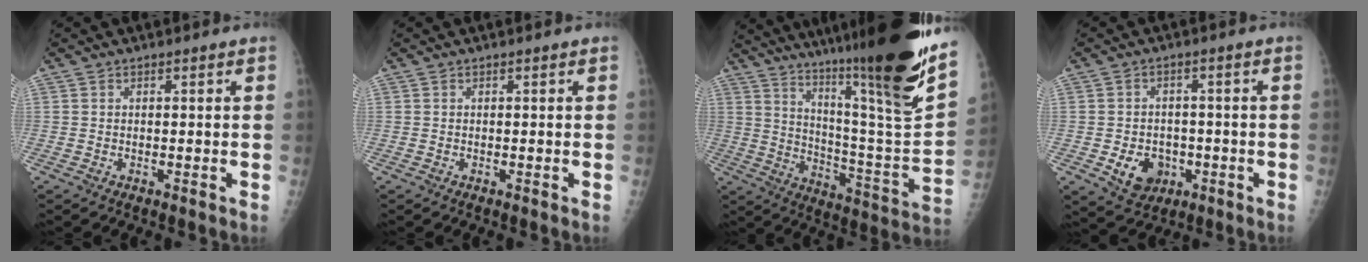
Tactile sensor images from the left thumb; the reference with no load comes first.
{"total": 0.0}
{"total": 31.4, "force": [22.1, 2.4, 22.3], "torque": [-0.316, -0.123, 0.329]}
{"total": 7.4, "force": [-2.4, 5.9, 3.9], "torque": [-0.036, 0.013, -0.028]}